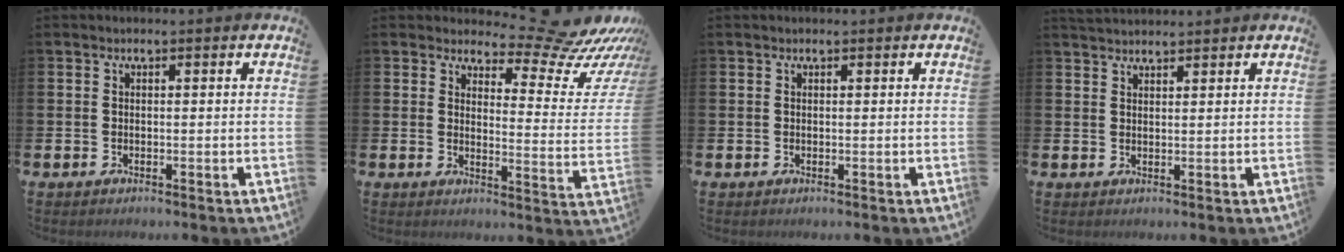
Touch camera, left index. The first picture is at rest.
{"total": 8.4, "force": [7.2, 2.5, 3.4], "torque": [-0.047, -0.069, 0.116]}
{"total": 0.0}
{"total": 2.3, "force": [2.2, 0.4, 0.2], "torque": [0.000, -0.008, 0.040]}